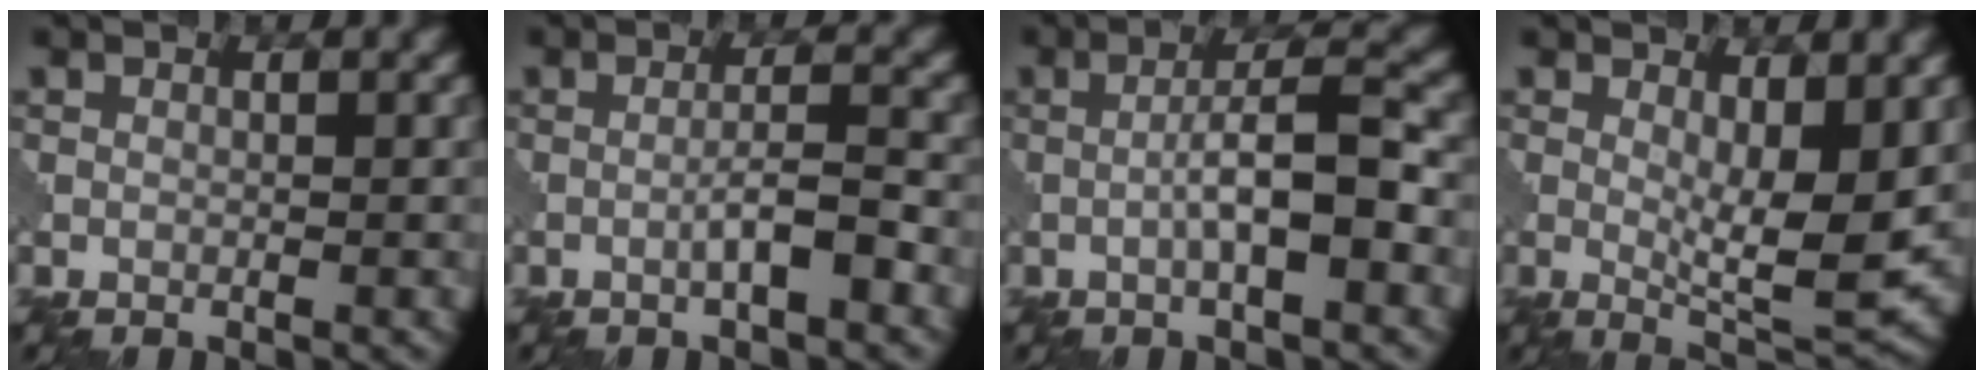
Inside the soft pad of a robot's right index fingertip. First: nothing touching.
{"total": 2.8, "force": [-1.1, 0.2, 2.6], "torque": [-0.043, 0.011, -0.022]}
{"total": 5.2, "force": [-1.1, 1.0, 5.0], "torque": [-0.083, 0.013, -0.023]}
{"total": 6.3, "force": [0.7, 1.8, 6.0], "torque": [-0.094, -0.017, 0.015]}